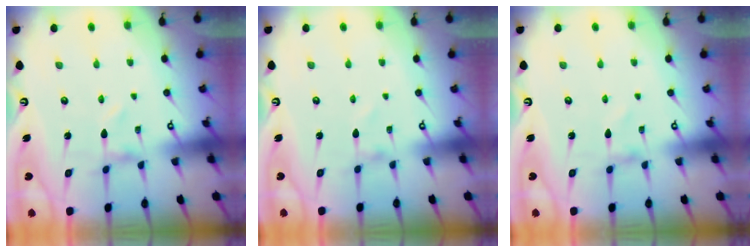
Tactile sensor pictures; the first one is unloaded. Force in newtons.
{"total": 1.0, "press": 1.0, "slide": 0.1}
{"total": 0.5, "press": 0.5, "slide": 0.1}